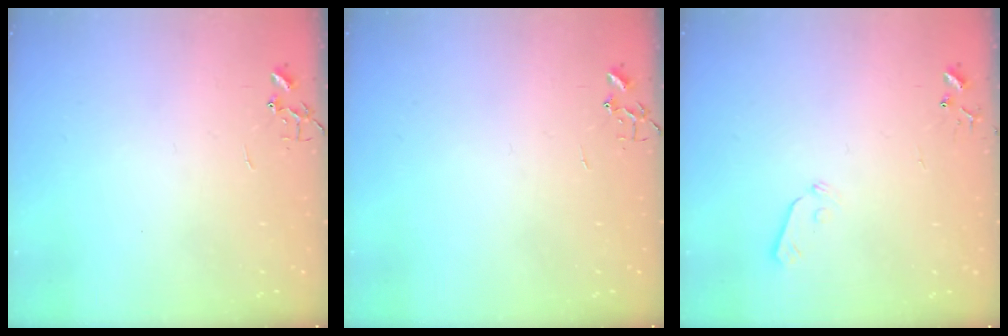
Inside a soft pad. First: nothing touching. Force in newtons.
{"total": 0.0}
{"total": 5.8, "press": 5.8, "slide": 0.5}